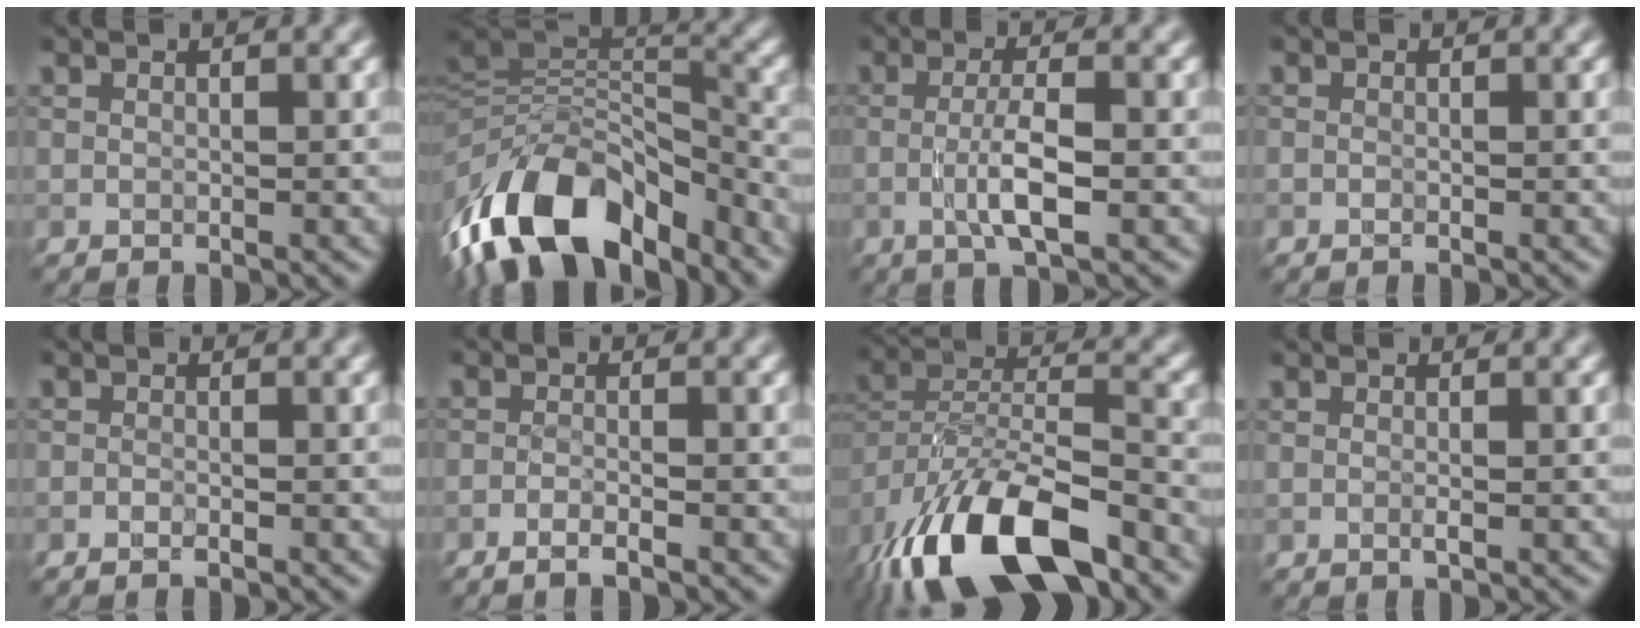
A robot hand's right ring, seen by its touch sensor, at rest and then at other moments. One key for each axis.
{"total": 13.2, "fx": -7.9, "fy": 6.4, "fz": 8.4, "tx": -0.153, "ty": 0.020, "tz": -0.143}
{"total": 3.9, "fx": -0.8, "fy": 0.8, "fz": 3.8, "tx": -0.070, "ty": 0.000, "tz": -0.019}
{"total": 0.0}
{"total": 0.7, "fx": -0.4, "fy": 0.2, "fz": 0.5, "tx": -0.008, "ty": -0.005, "tz": -0.007}
{"total": 1.7, "fx": -1.1, "fy": 0.3, "fz": 1.3, "tx": -0.019, "ty": 0.000, "tz": -0.027}
{"total": 13.9, "fx": -9.1, "fy": 5.4, "fz": 8.9, "tx": -0.173, "ty": -0.009, "tz": -0.161}
{"total": 0.7, "fx": -0.1, "fy": 0.1, "fz": 0.7, "tx": -0.013, "ty": -0.003, "tz": -0.003}